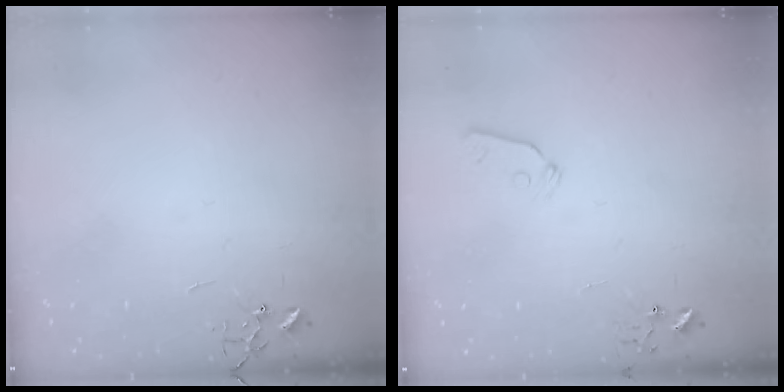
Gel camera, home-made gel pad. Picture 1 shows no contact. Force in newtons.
{"total": 6.0, "press": 5.9, "slide": 0.9}